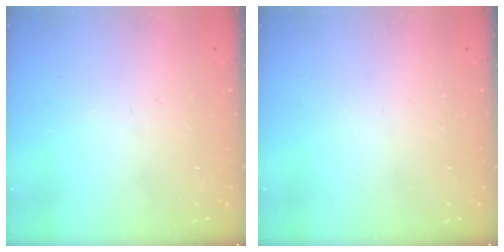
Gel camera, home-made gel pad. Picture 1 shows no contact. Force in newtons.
{"total": 0.0}